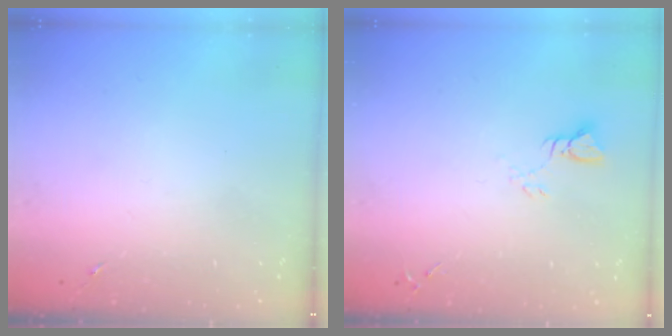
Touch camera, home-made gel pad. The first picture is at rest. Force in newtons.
{"total": 2.8, "press": 2.8, "slide": 0.2}